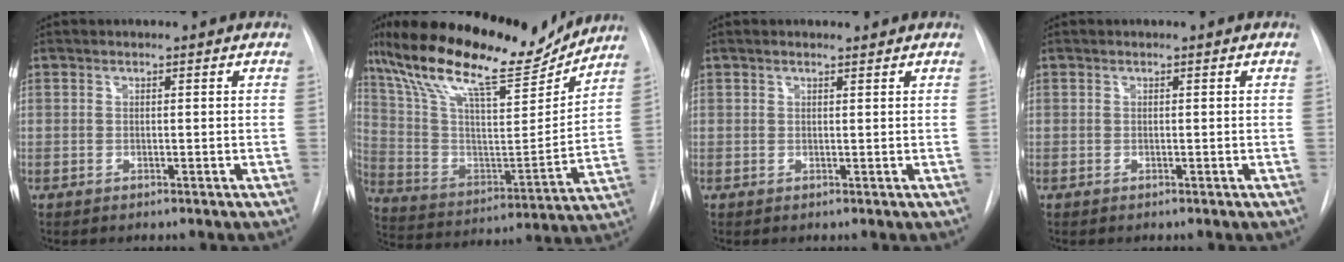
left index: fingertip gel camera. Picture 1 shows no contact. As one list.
[{"total": 23.9, "force": [19.2, 5.4, 13.2], "torque": [-0.244, 0.005, 0.319]}, {"total": 1.6, "force": [1.4, 0.3, 0.6], "torque": [-0.014, 0.016, 0.023]}, {"total": 0.0}]